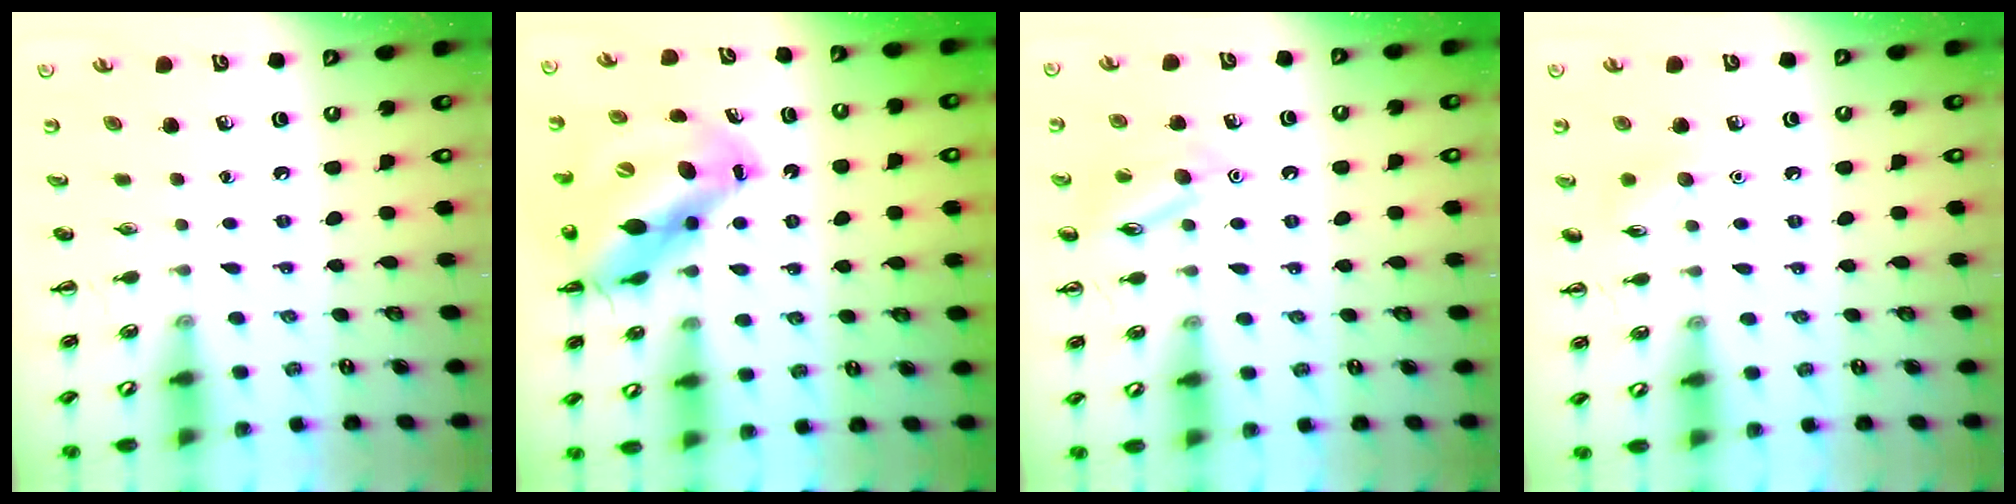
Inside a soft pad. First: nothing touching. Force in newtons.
{"total": 14.5, "press": 14.0, "slide": 3.8}
{"total": 11.1, "press": 11.1, "slide": 0.9}
{"total": 8.0, "press": 7.7, "slide": 2.1}